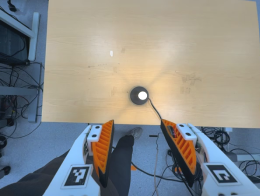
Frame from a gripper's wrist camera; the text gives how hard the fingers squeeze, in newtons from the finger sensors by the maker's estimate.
{"total": 0.0}